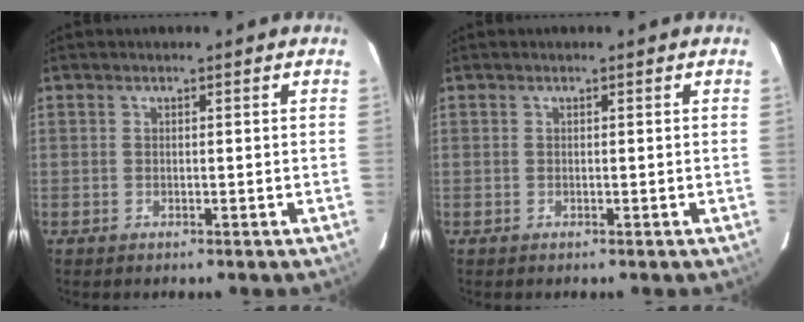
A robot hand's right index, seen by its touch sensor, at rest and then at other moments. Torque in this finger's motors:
{"motor_torque": [0.00, 0.00, 0.00, 0.00]}